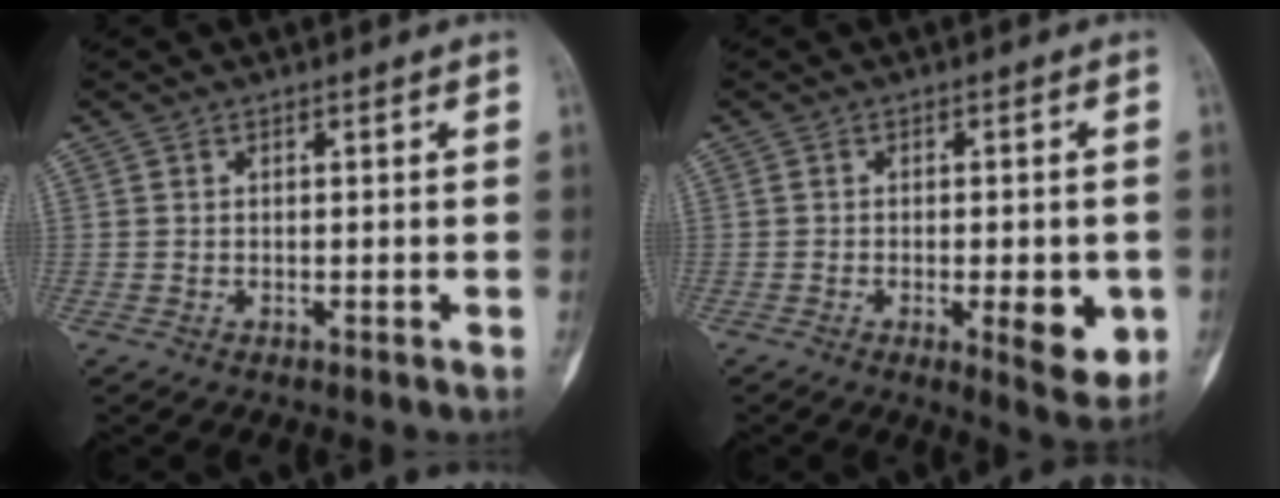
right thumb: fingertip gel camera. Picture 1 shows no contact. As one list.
[{"total": 8.2, "force": [-2.1, 2.9, 7.4], "torque": [-0.086, -0.009, -0.021]}]